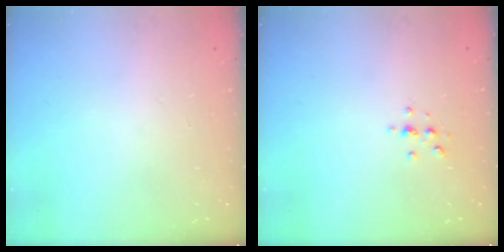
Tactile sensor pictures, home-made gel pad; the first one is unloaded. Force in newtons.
{"total": 2.8, "press": 2.7, "slide": 0.3}